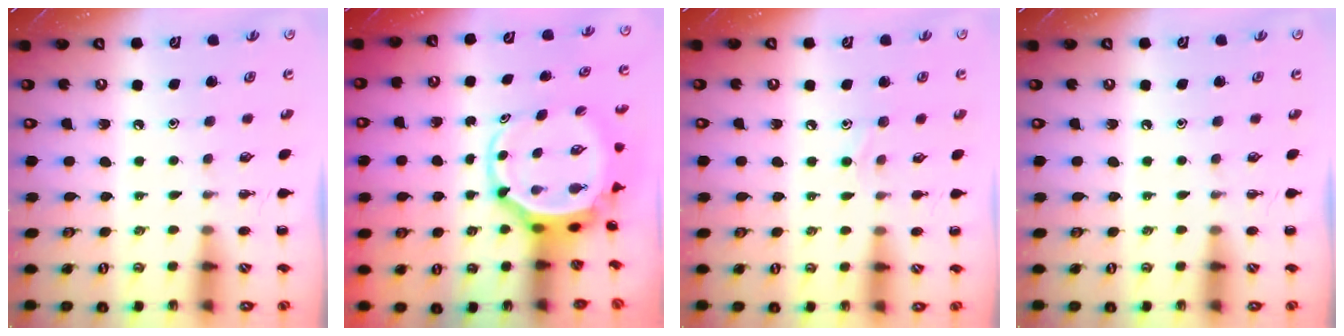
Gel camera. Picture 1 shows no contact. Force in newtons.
{"total": 5.6, "press": 5.4, "slide": 1.2}
{"total": 5.7, "press": 5.4, "slide": 1.9}
{"total": 0.0}